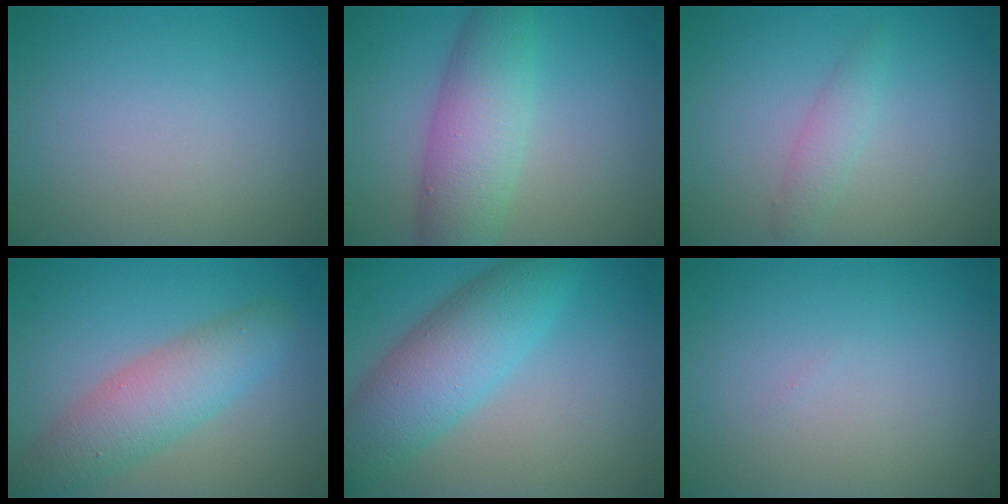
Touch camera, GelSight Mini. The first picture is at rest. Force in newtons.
{"total": 6.1, "press": 6.1, "slide": 0.1}
{"total": 1.7, "press": 1.7, "slide": 0.1}
{"total": 5.3, "press": 5.3, "slide": 0.1}
{"total": 7.0, "press": 7.0, "slide": 0.0}
{"total": 0.0}